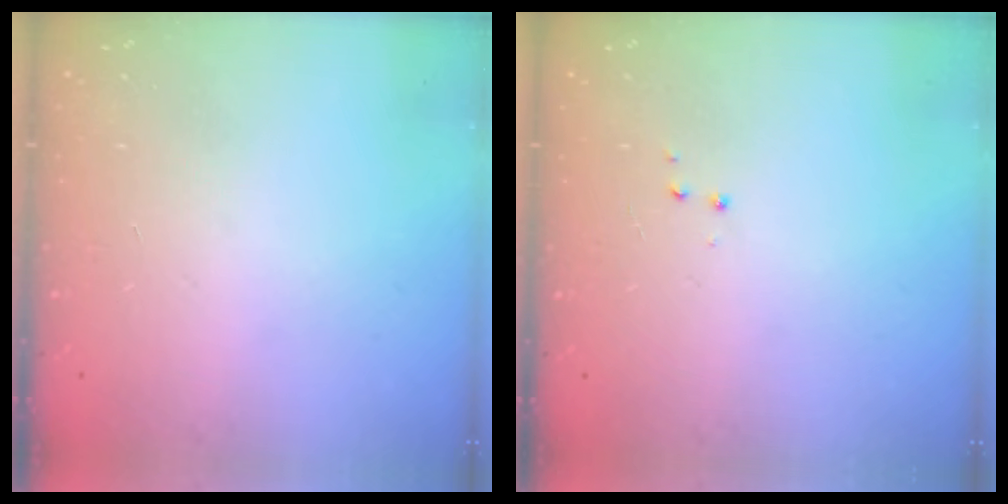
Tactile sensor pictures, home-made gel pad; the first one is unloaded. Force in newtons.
{"total": 2.9, "press": 2.8, "slide": 0.4}